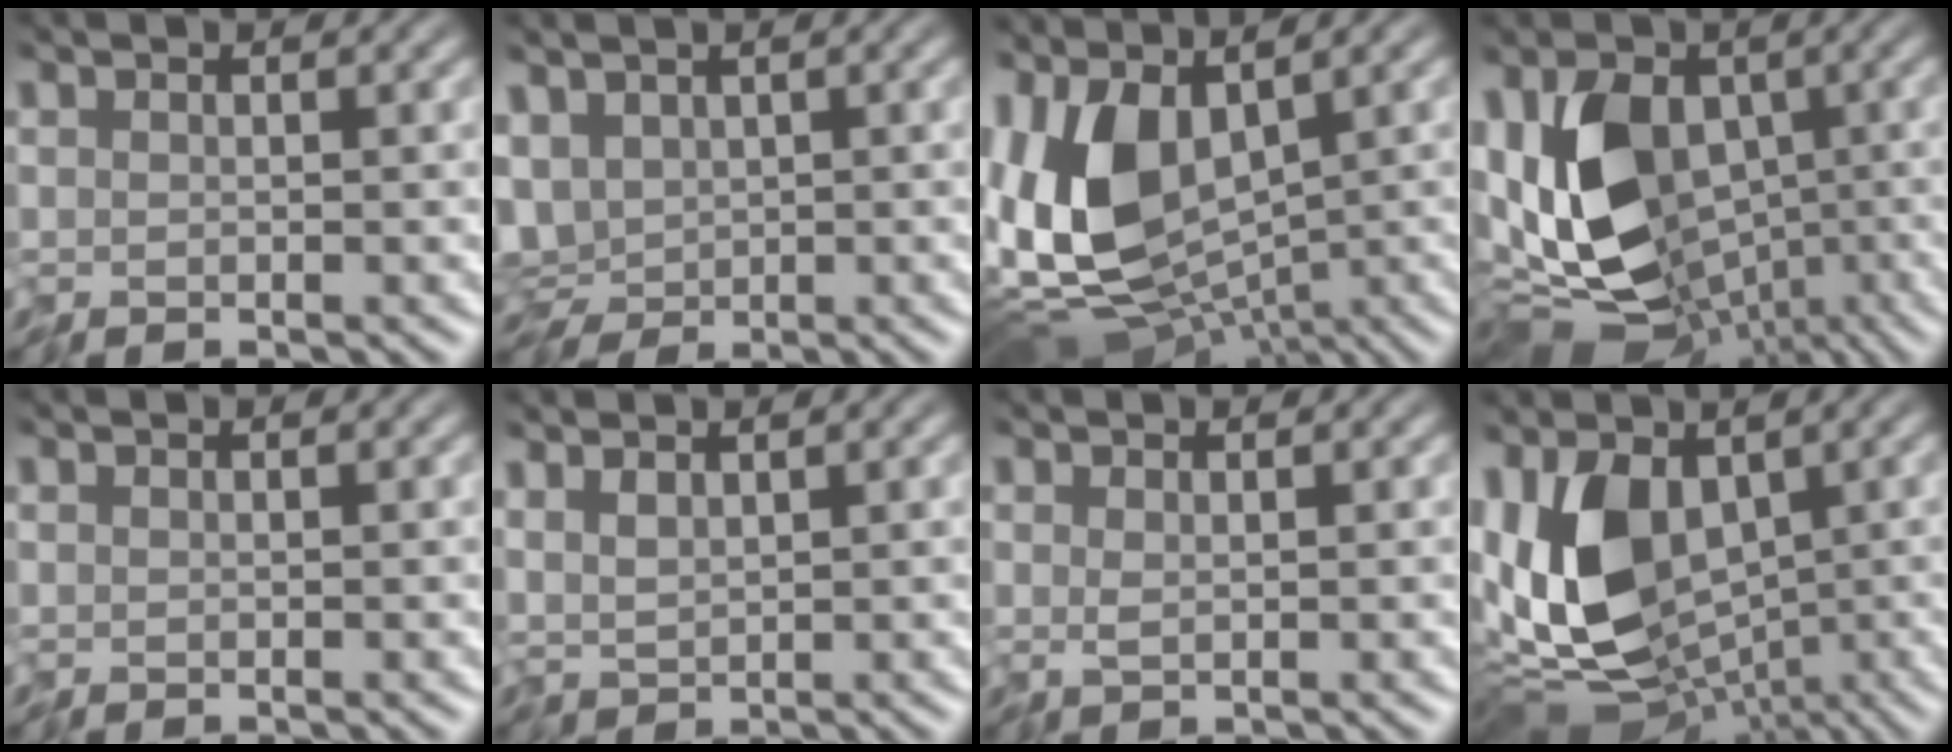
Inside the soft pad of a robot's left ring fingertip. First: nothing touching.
{"total": 5.1, "force": [0.0, 3.5, 3.7], "torque": [-0.077, -0.005, 0.000]}
{"total": 11.9, "force": [-0.4, 6.7, 9.9], "torque": [-0.221, -0.019, -0.005]}
{"total": 14.3, "force": [-1.1, 9.9, 10.3], "torque": [-0.188, -0.020, -0.007]}
{"total": 0.0}
{"total": 2.0, "force": [0.9, 0.8, 1.5], "torque": [-0.034, 0.003, 0.012]}
{"total": 0.5, "force": [0.3, 0.0, 0.4], "torque": [-0.010, -0.002, 0.008]}
{"total": 11.8, "force": [-0.4, 7.6, 8.9], "torque": [-0.188, -0.026, -0.014]}